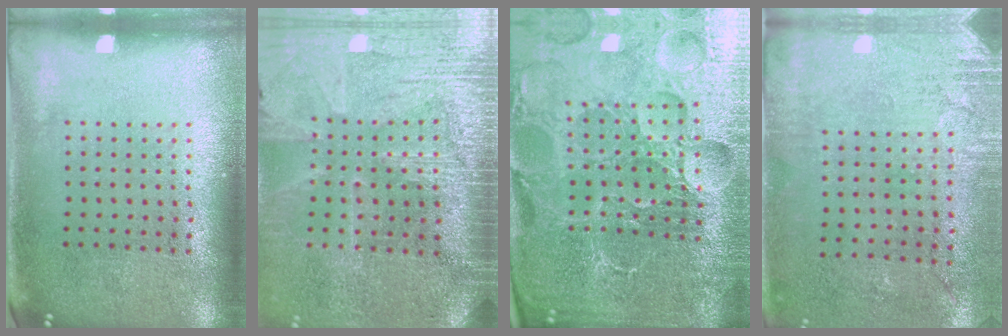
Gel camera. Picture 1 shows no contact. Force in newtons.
{"total": 3.5, "press": 3.3, "slide": 1.3}
{"total": 5.7, "press": 5.3, "slide": 2.2}
{"total": 2.8, "press": 2.3, "slide": 1.6}